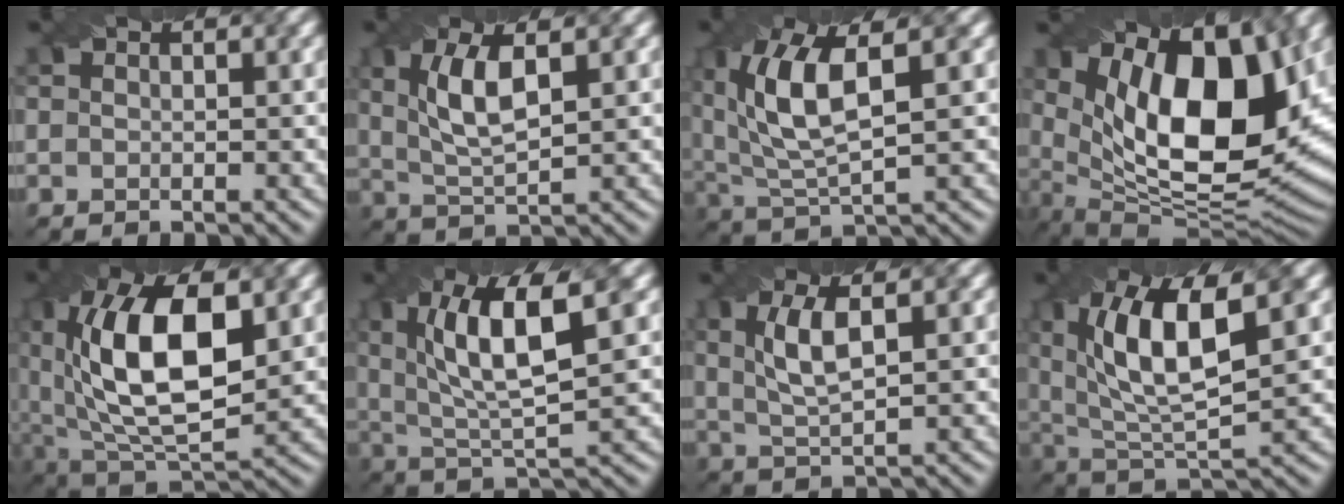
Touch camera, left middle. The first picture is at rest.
{"total": 4.9, "force": [0.9, 1.6, 4.5], "torque": [-0.093, 0.007, 0.034]}
{"total": 7.9, "force": [1.9, 3.1, 7.0], "torque": [-0.156, 0.012, 0.046]}
{"total": 15.6, "force": [4.0, 7.3, 13.2], "torque": [-0.199, 0.003, 0.074]}
{"total": 12.8, "force": [1.8, 6.7, 10.8], "torque": [-0.192, 0.008, 0.043]}
{"total": 8.8, "force": [2.4, 2.5, 8.1], "torque": [-0.145, 0.011, 0.055]}
{"total": 3.9, "force": [0.7, 1.1, 3.7], "torque": [-0.080, 0.007, 0.030]}
{"total": 9.6, "force": [2.6, 3.4, 8.5], "torque": [-0.160, 0.008, 0.057]}